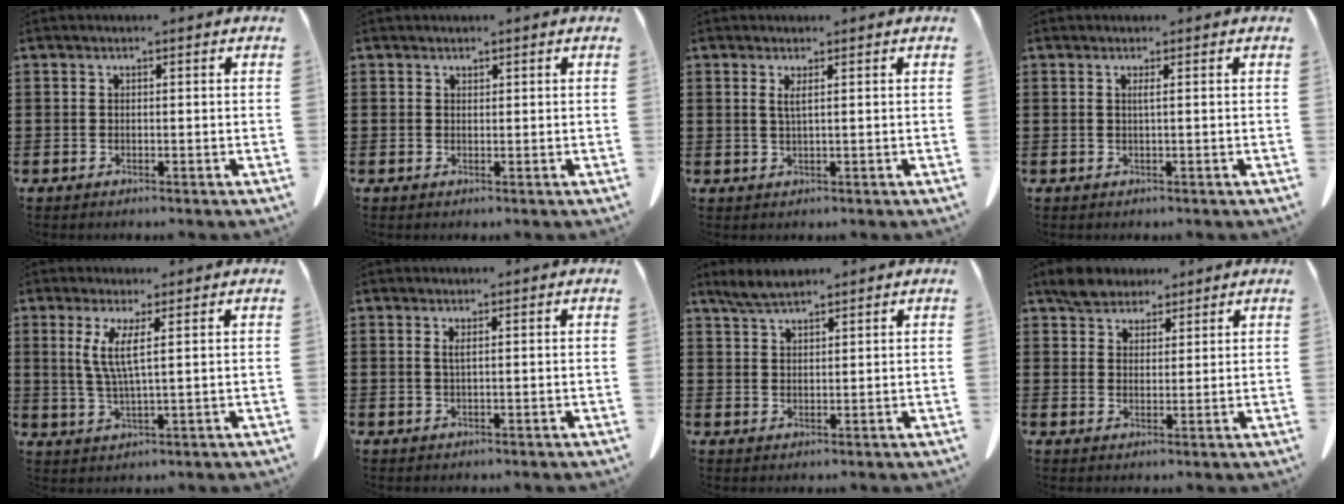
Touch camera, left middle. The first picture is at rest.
{"total": 0.8, "force": [0.7, 0.3, -0.1], "torque": [-0.001, 0.000, 0.014]}
{"total": 1.5, "force": [0.7, -0.1, 1.3], "torque": [-0.029, -0.002, 0.012]}
{"total": 0.8, "force": [0.2, -0.3, 0.7], "torque": [-0.014, -0.005, 0.004]}
{"total": 4.8, "force": [1.9, 0.0, 4.4], "torque": [-0.093, -0.004, 0.032]}
{"total": 1.0, "force": [0.4, 0.0, 1.0], "torque": [-0.021, -0.001, 0.007]}
{"total": 3.2, "force": [2.6, 0.7, 1.6], "torque": [-0.038, 0.002, 0.050]}
{"total": 4.2, "force": [3.6, 2.0, 0.7], "torque": [-0.019, 0.003, 0.066]}